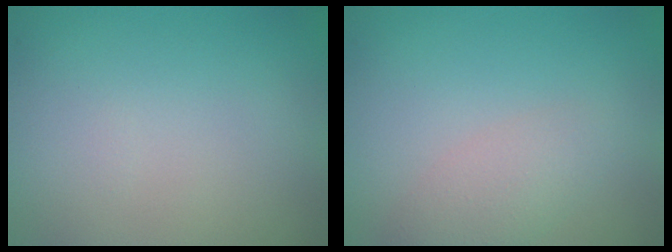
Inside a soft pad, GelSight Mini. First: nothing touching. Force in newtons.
{"total": 2.3, "press": 2.3, "slide": 0.1}